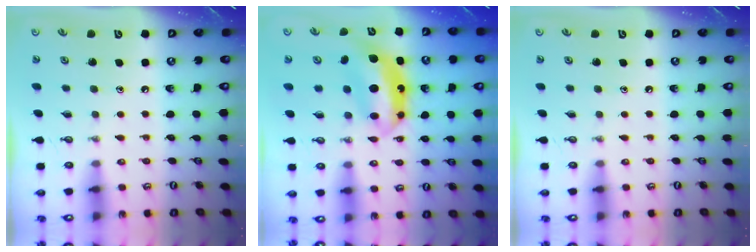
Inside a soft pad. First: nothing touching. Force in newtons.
{"total": 8.3, "press": 8.3, "slide": 0.2}
{"total": 0.0}